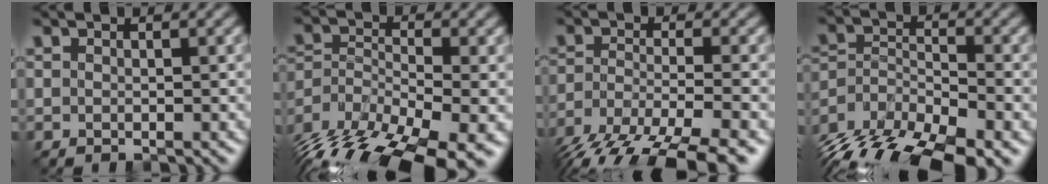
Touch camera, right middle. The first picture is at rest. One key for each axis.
{"total": 15.8, "fx": -11.7, "fy": 5.7, "fz": 9.0, "tx": -0.176, "ty": -0.023, "tz": -0.173}
{"total": 10.1, "fx": -7.4, "fy": 2.9, "fz": 6.1, "tx": -0.123, "ty": -0.027, "tz": -0.126}
{"total": 13.1, "fx": -10.0, "fy": 5.0, "fz": 6.8, "tx": -0.127, "ty": -0.018, "tz": -0.162}